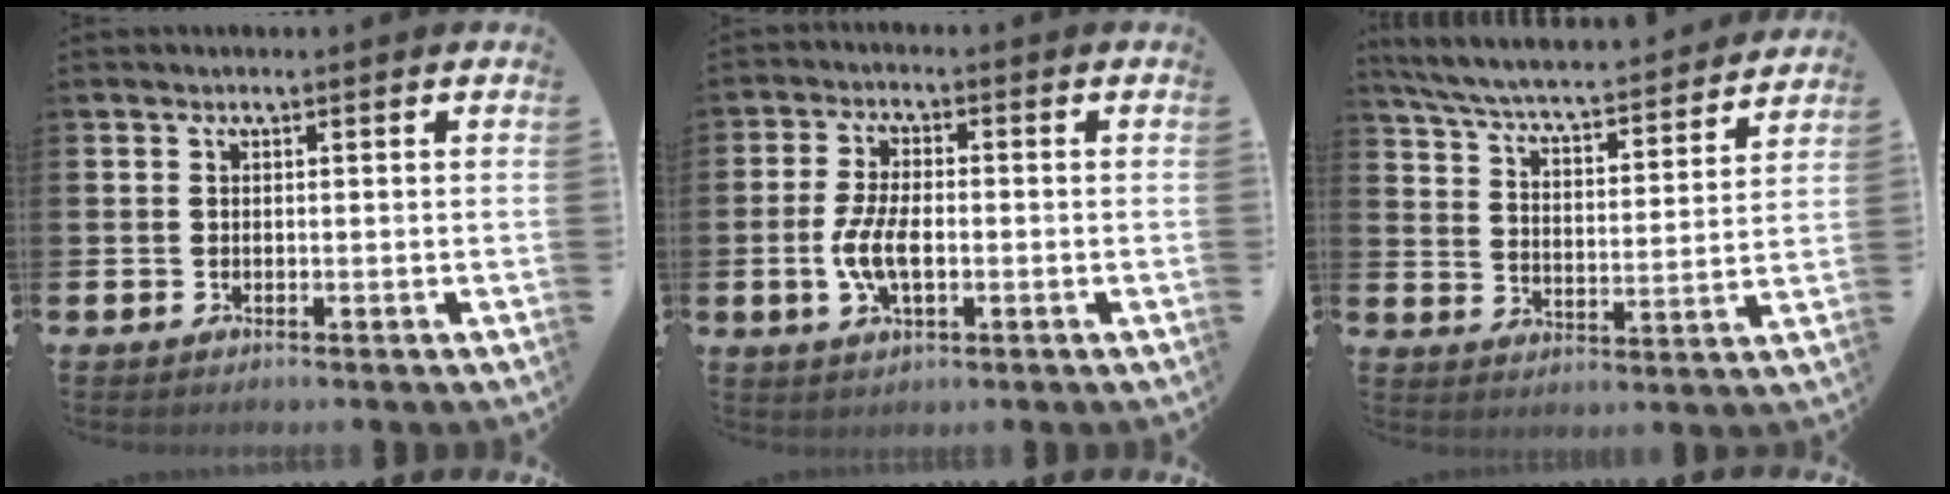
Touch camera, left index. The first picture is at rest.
{"total": 5.7, "force": [-0.9, 2.5, 5.1], "torque": [-0.094, -0.001, -0.020]}
{"total": 6.4, "force": [6.0, 0.5, 2.0], "torque": [-0.067, -0.050, 0.099]}